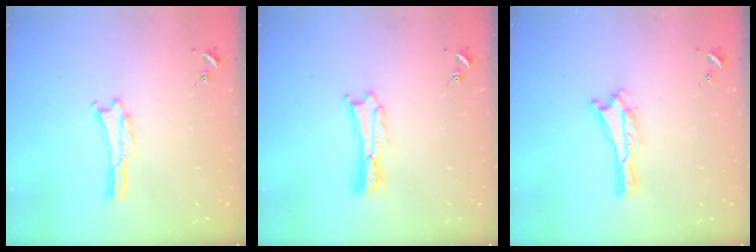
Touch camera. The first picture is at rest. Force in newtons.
{"total": 0.9, "press": 0.9, "slide": 0.2}
{"total": 0.0}